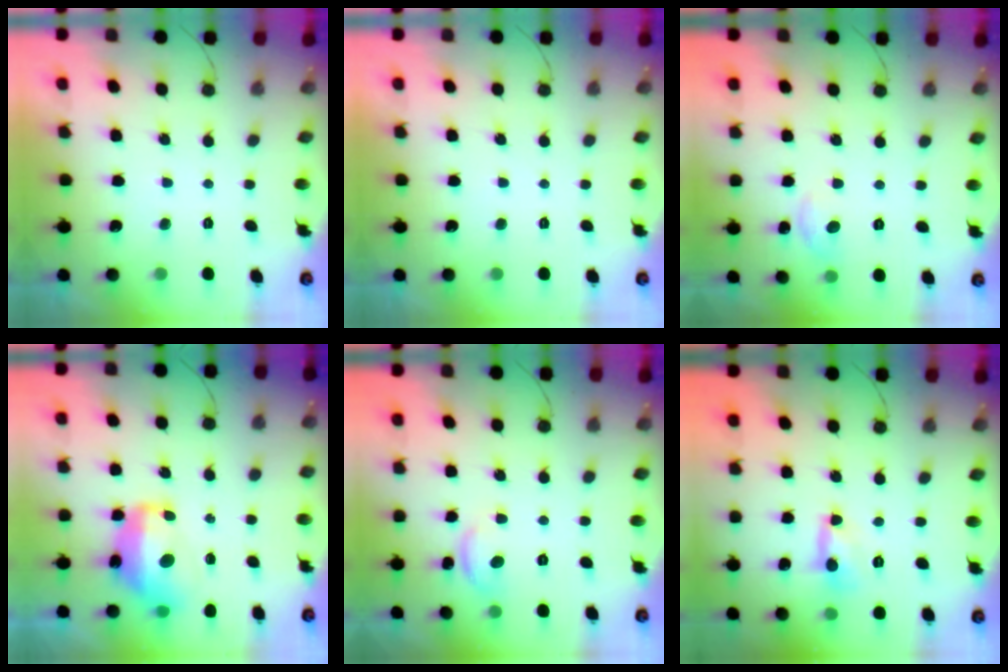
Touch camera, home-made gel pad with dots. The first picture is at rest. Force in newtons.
{"total": 0.0}
{"total": 3.9, "press": 3.9, "slide": 0.4}
{"total": 13.9, "press": 13.9, "slide": 1.0}
{"total": 5.7, "press": 5.6, "slide": 0.5}
{"total": 1.8, "press": 1.8, "slide": 0.2}